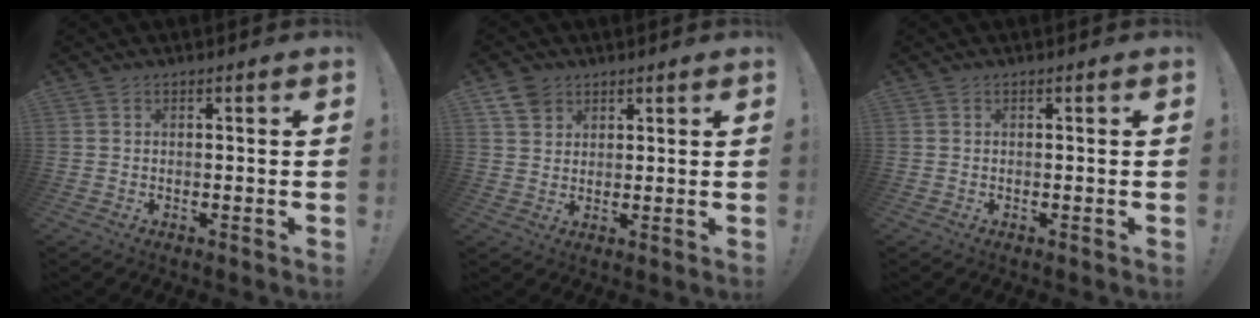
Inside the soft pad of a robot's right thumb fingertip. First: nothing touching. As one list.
[{"total": 5.8, "force": [3.8, 4.0, 1.8], "torque": [-0.029, -0.020, 0.073]}, {"total": 0.0}]